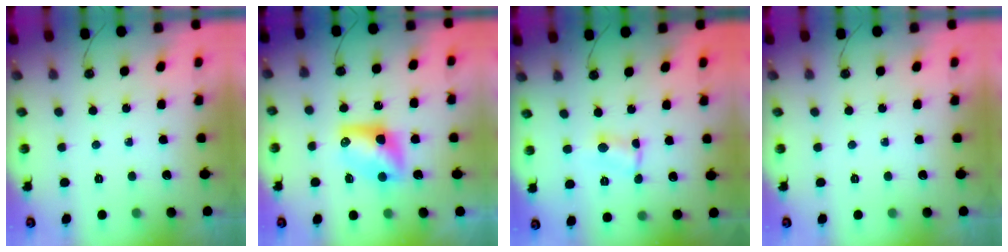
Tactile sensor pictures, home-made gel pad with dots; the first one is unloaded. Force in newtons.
{"total": 8.8, "press": 8.7, "slide": 0.4}
{"total": 2.0, "press": 2.0, "slide": 0.3}
{"total": 0.0}